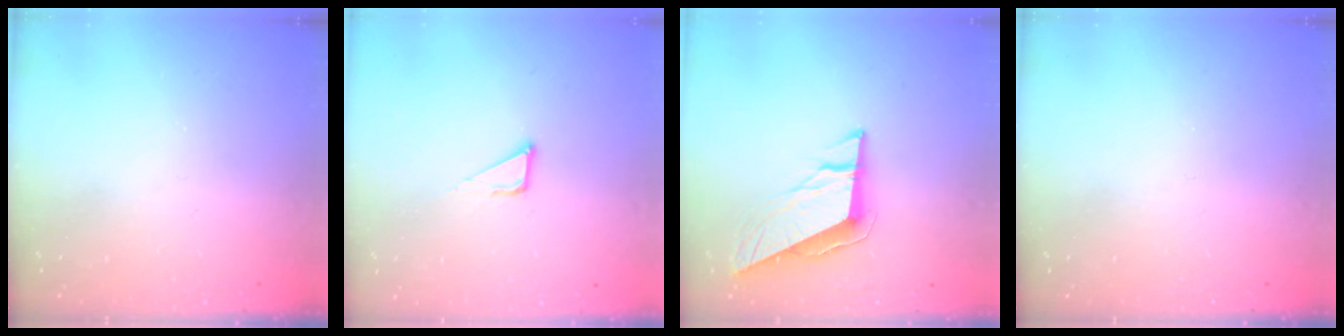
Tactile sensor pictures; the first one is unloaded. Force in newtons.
{"total": 3.3, "press": 3.3, "slide": 0.2}
{"total": 9.1, "press": 9.1, "slide": 0.3}
{"total": 0.0}